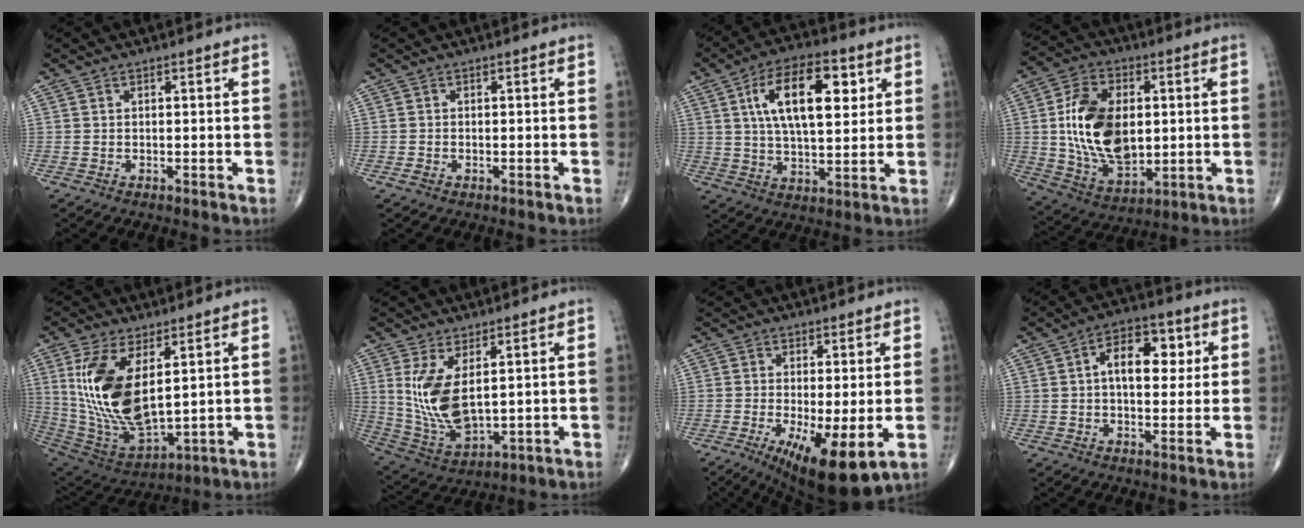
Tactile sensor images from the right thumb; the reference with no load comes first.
{"total": 0.8, "force": [-0.4, 0.6, 0.4], "torque": [-0.011, 0.004, -0.006]}
{"total": 15.9, "force": [5.0, 7.2, 13.3], "torque": [-0.206, -0.006, 0.085]}
{"total": 18.2, "force": [1.4, 11.3, 14.2], "torque": [-0.233, -0.008, 0.036]}
{"total": 18.3, "force": [4.5, 8.6, 15.6], "torque": [-0.307, -0.026, 0.108]}
{"total": 11.5, "force": [2.6, 5.3, 9.9], "torque": [-0.198, -0.024, 0.071]}
{"total": 12.1, "force": [-3.4, 3.6, 11.0], "torque": [-0.177, -0.025, -0.042]}
{"total": 10.4, "force": [2.1, 6.0, 8.2], "torque": [-0.098, 0.011, 0.028]}